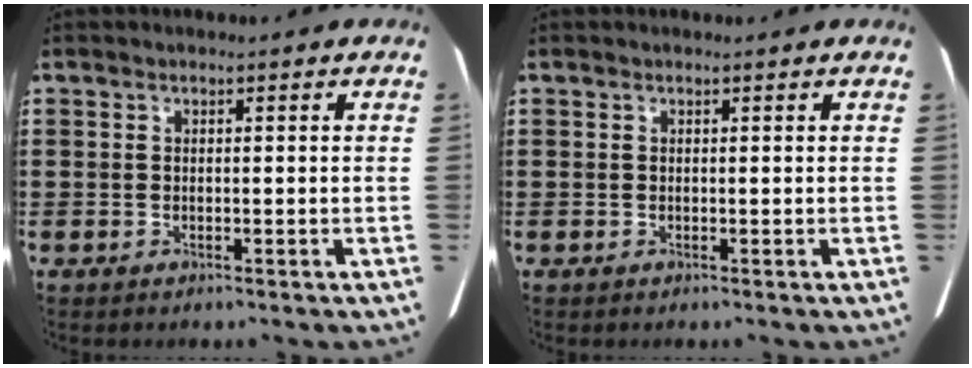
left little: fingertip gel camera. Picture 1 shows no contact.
{"total": 0.0}